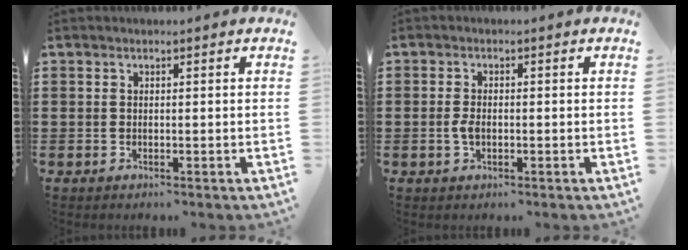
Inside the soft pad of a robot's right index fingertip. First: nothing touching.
{"total": 2.3, "force": [-0.4, 1.1, 2.0], "torque": [-0.045, -0.003, -0.008]}